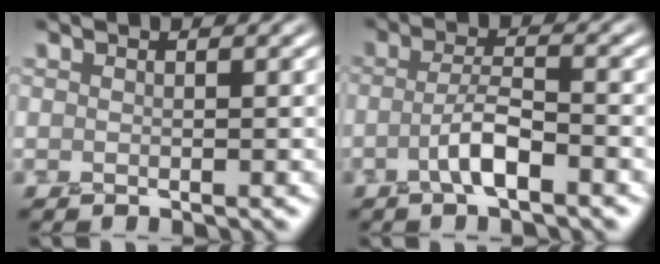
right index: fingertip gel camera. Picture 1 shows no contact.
{"total": 3.2, "force": [-1.4, 0.7, 2.7], "torque": [-0.053, 0.008, -0.033]}